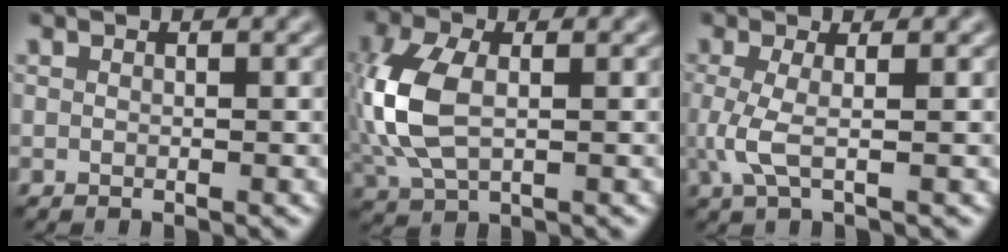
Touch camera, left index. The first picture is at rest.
{"total": 7.4, "force": [0.0, 4.2, 6.0], "torque": [-0.159, 0.004, -0.003]}
{"total": 2.7, "force": [-0.2, 0.6, 2.6], "torque": [-0.066, -0.005, -0.005]}